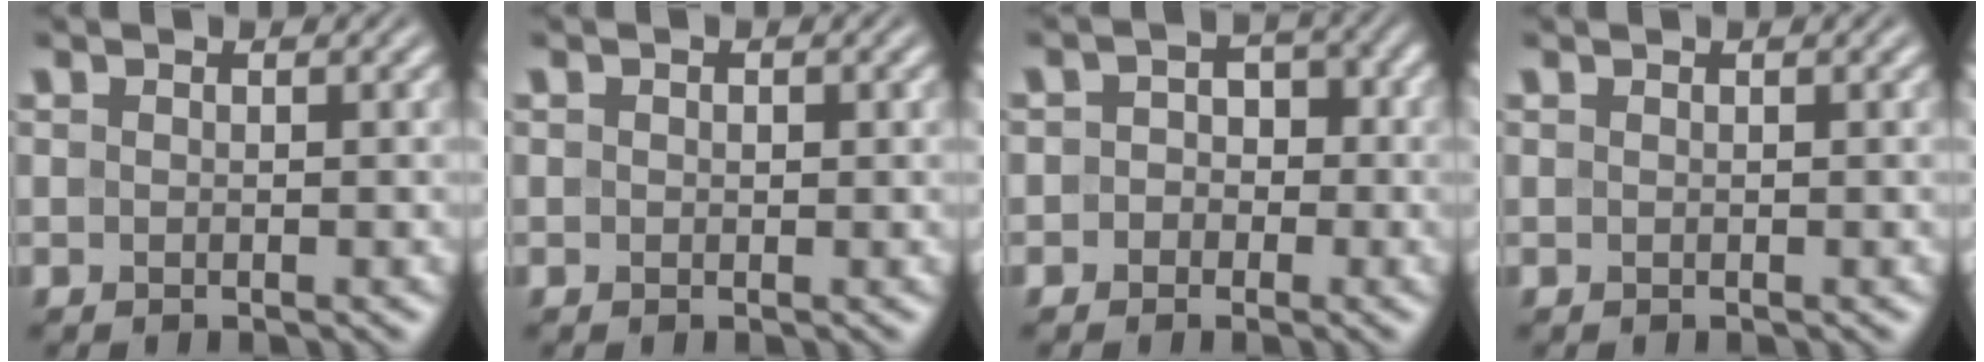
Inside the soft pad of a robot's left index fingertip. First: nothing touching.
{"total": 0.6, "force": [0.2, 0.4, 0.3], "torque": [-0.005, -0.001, 0.001]}
{"total": 2.6, "force": [-0.5, 2.4, 0.9], "torque": [0.019, 0.010, -0.025]}
{"total": 0.5, "force": [0.4, 0.1, 0.3], "torque": [-0.005, 0.006, 0.006]}